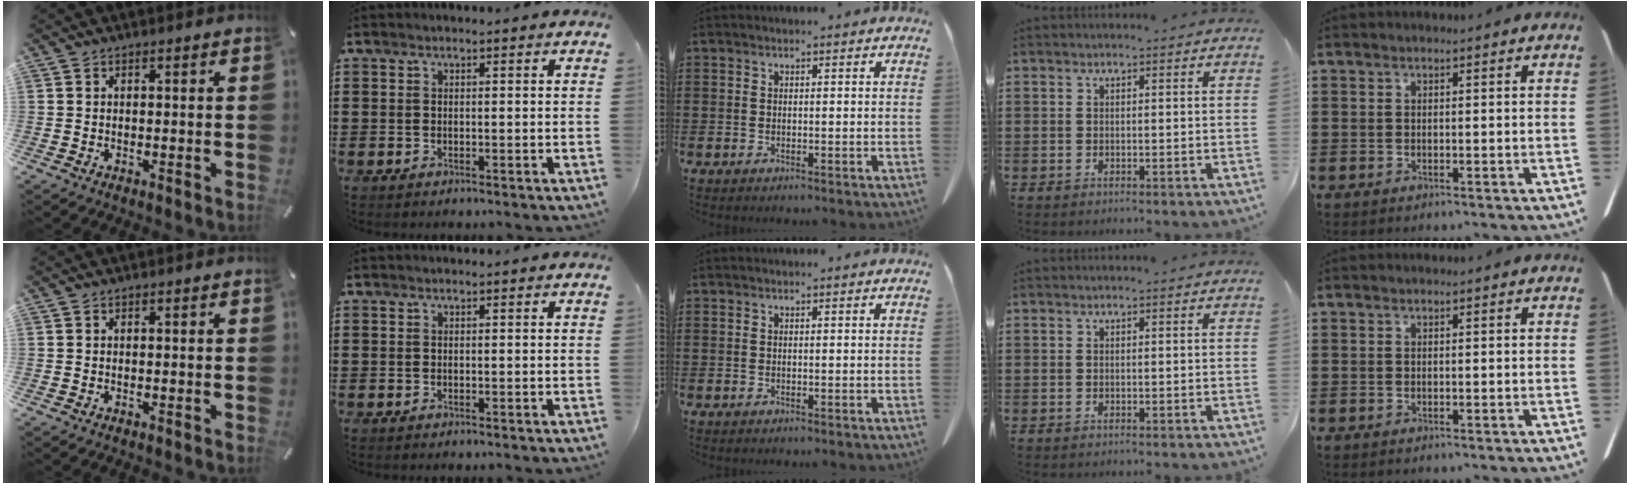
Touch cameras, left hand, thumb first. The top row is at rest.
{}